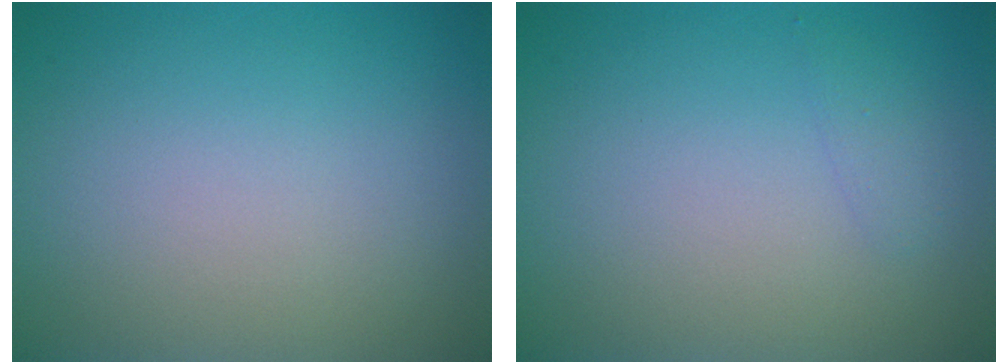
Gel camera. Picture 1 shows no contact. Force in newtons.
{"total": 0.8, "press": 0.8, "slide": 0.0}